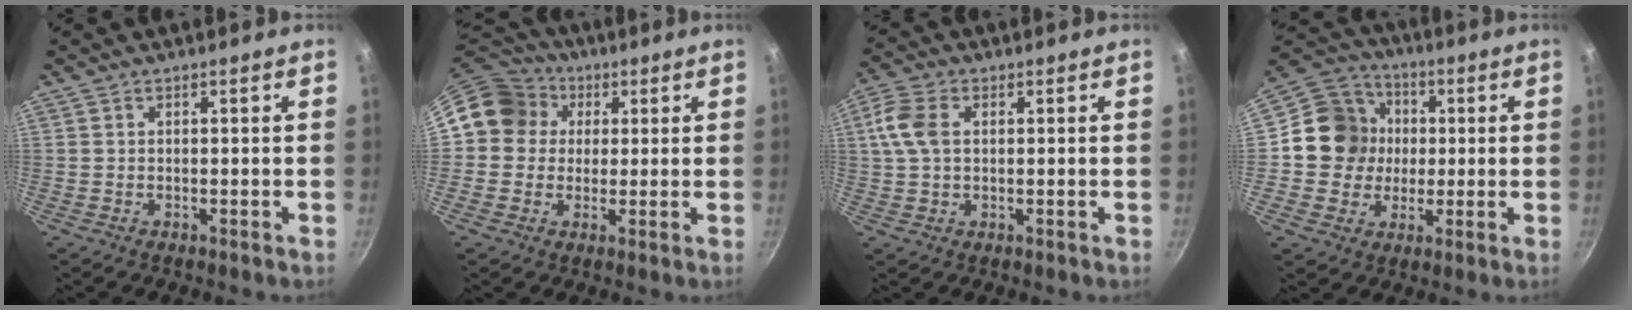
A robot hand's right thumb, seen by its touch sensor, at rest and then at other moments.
{"total": 11.4, "force": [2.3, 10.4, 3.9], "torque": [-0.039, 0.023, 0.020]}
{"total": 6.9, "force": [1.3, 4.4, 5.1], "torque": [-0.107, 0.010, 0.019]}
{"total": 13.1, "force": [0.5, 12.3, 4.6], "torque": [-0.047, 0.024, -0.007]}